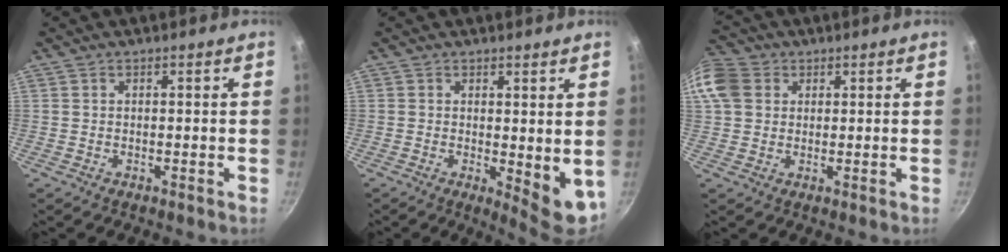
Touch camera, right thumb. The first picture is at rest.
{"total": 7.0, "force": [0.4, 2.8, 6.4], "torque": [-0.077, -0.016, 0.012]}
{"total": 9.7, "force": [2.5, 8.0, 4.9], "torque": [-0.096, 0.013, 0.036]}